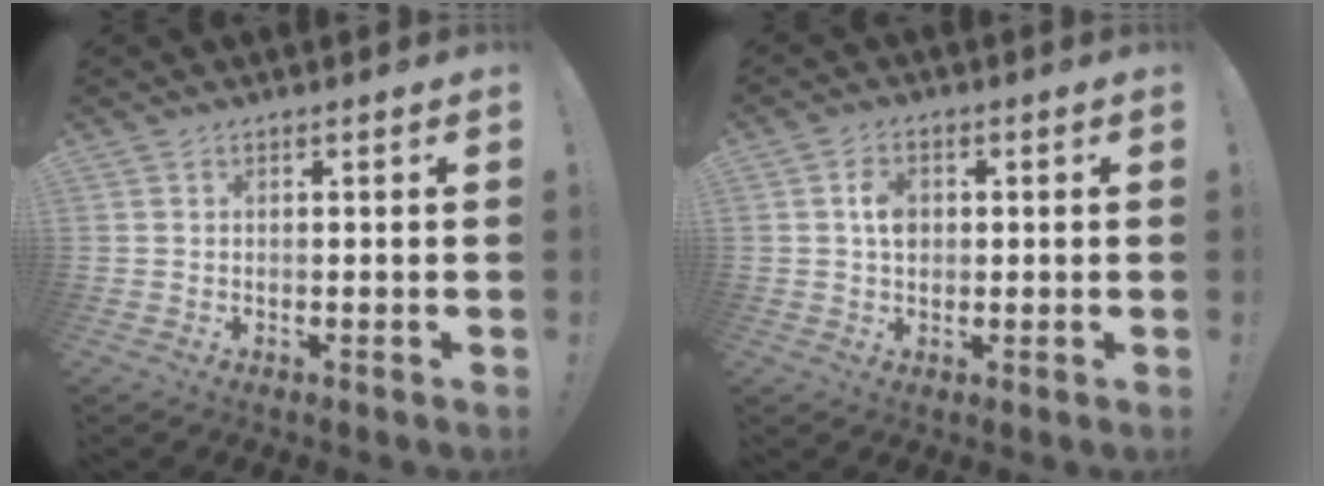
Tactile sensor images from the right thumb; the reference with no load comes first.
{"total": 5.5, "force": [0.7, 4.3, 3.4], "torque": [-0.049, 0.004, 0.013]}